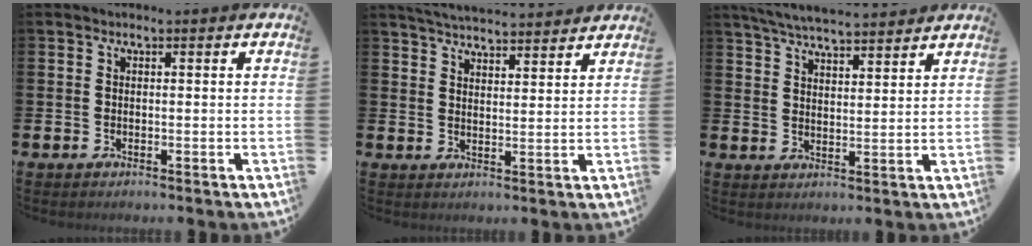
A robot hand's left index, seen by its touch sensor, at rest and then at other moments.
{"total": 4.7, "force": [4.7, 0.1, 0.2], "torque": [-0.022, -0.026, 0.085]}
{"total": 6.0, "force": [5.8, 0.3, 1.2], "torque": [-0.044, -0.027, 0.106]}